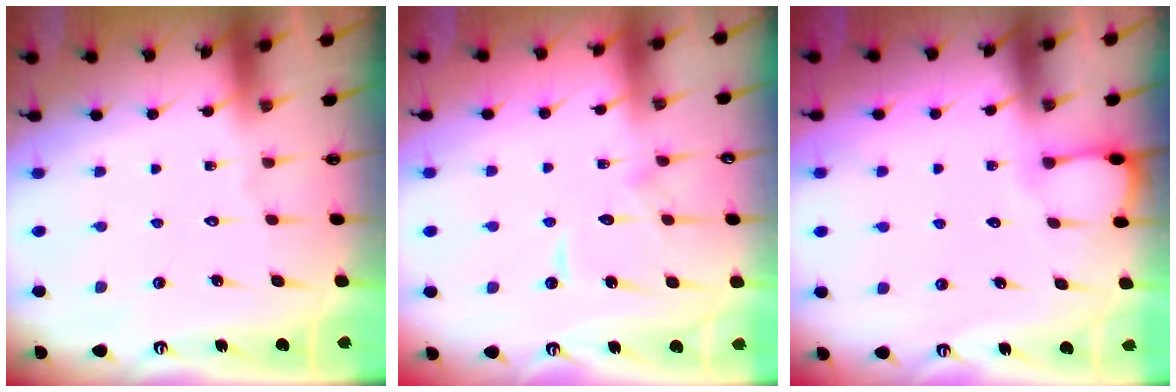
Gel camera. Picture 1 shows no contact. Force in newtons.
{"total": 7.8, "press": 7.8, "slide": 0.8}
{"total": 2.5, "press": 2.5, "slide": 0.2}